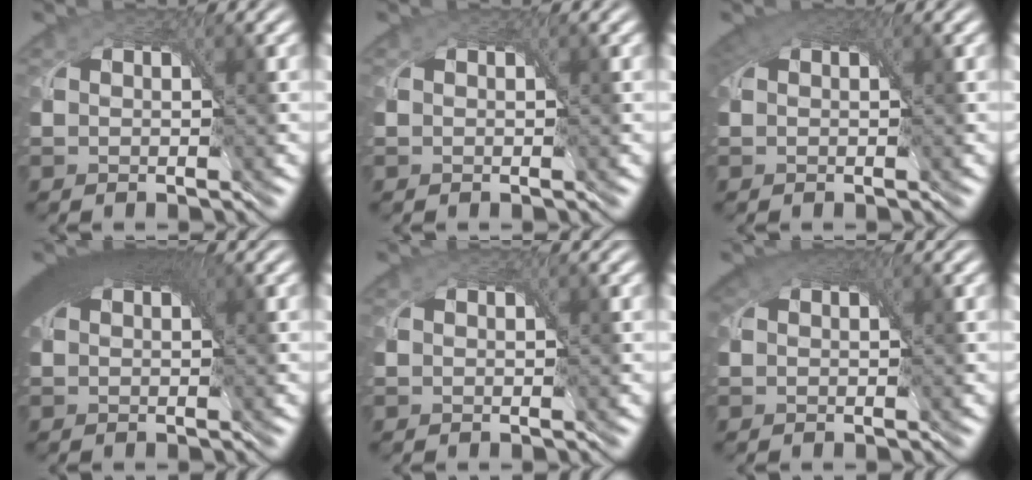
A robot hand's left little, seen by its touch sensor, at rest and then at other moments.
{"total": 0.0}
{"total": 3.0, "force": [1.3, 2.0, 1.9], "torque": [-0.049, 0.001, 0.016]}
{"total": 8.8, "force": [3.1, 4.3, 7.0], "torque": [-0.107, 0.020, 0.033]}
{"total": 0.0}
{"total": 3.2, "force": [1.7, 2.0, 1.8], "torque": [-0.034, 0.007, 0.020]}